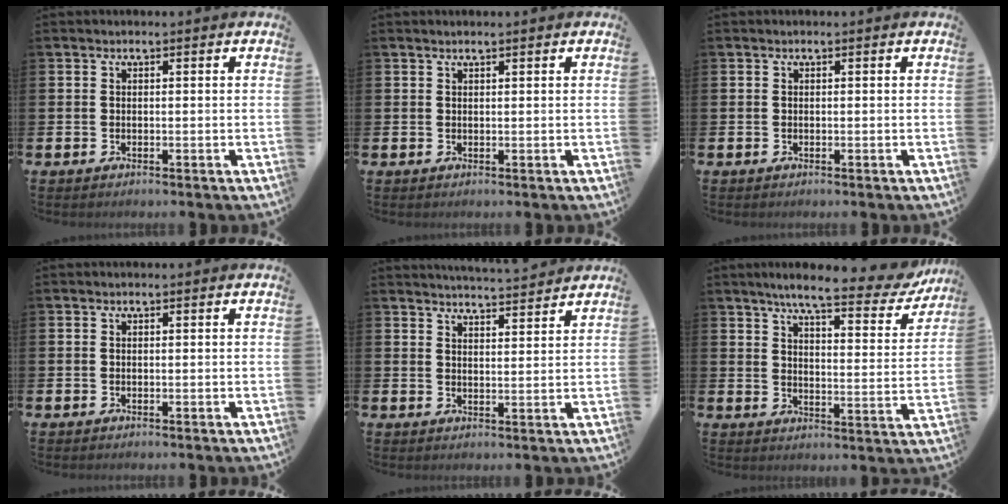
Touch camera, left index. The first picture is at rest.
{"total": 0.9, "force": [0.8, 0.1, 0.3], "torque": [0.008, -0.003, 0.011]}
{"total": 0.0}
{"total": 0.0}
{"total": 4.3, "force": [4.3, -0.3, 0.0], "torque": [-0.004, -0.032, 0.075]}
{"total": 7.6, "force": [6.6, 1.0, 3.5], "torque": [-0.069, -0.046, 0.105]}